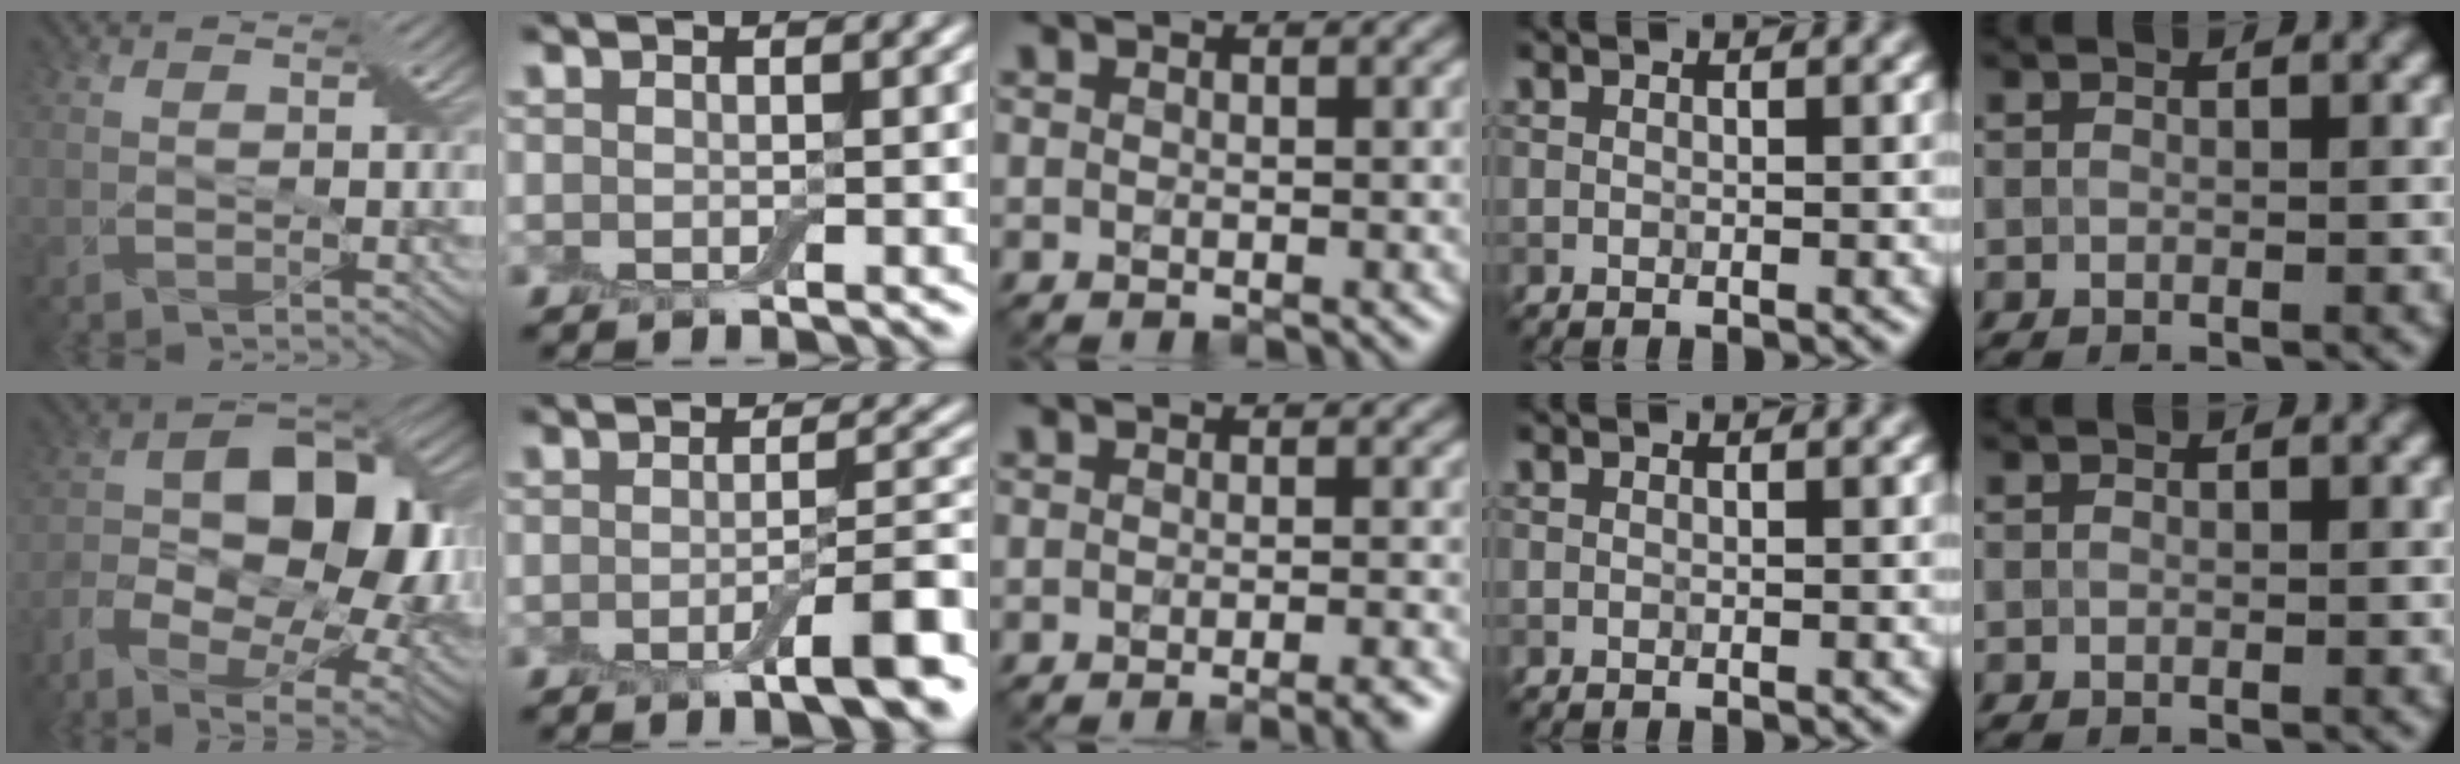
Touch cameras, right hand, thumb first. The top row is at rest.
{"thumb": {"total": 16.5, "force": [-2.8, 10.1, 12.8], "torque": [-0.215, -0.006, -0.043]}, "index": {"total": 5.7, "force": [-2.3, 1.2, 5.1], "torque": [-0.071, 0.002, -0.037]}, "middle": {"total": 3.3, "force": [-2.1, 0.7, 2.5], "torque": [-0.022, 0.004, -0.030]}}